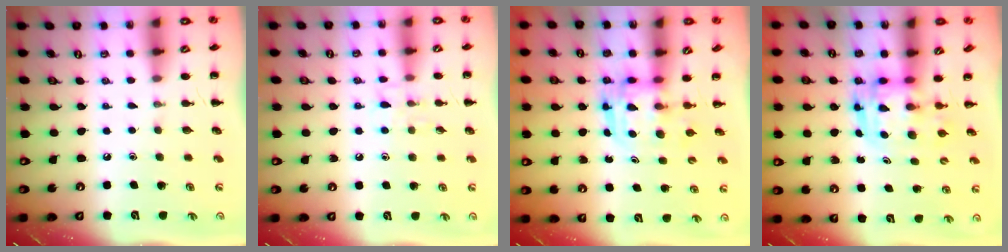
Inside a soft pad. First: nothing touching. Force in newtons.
{"total": 7.5, "press": 7.1, "slide": 2.2}
{"total": 3.1, "press": 3.1, "slide": 0.3}
{"total": 3.3, "press": 3.2, "slide": 0.6}